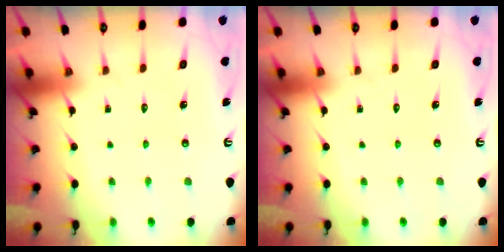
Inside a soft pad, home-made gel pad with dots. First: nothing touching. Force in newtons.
{"total": 0.0}